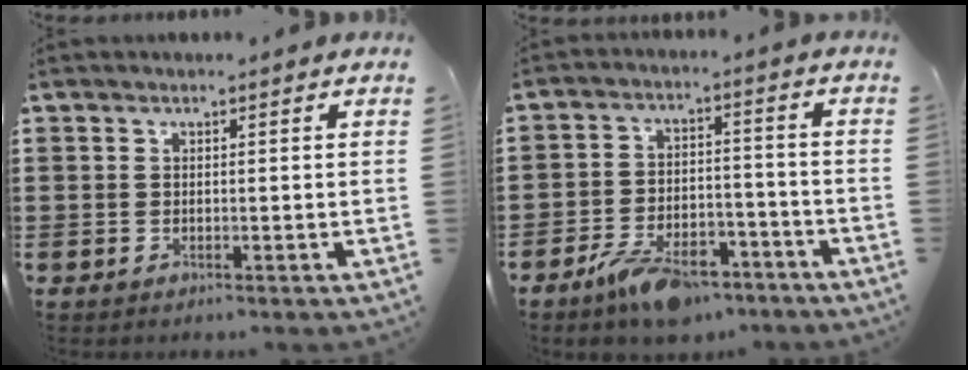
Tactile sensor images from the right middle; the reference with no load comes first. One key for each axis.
{"total": 7.3, "fx": -5.7, "fy": 2.3, "fz": 3.9, "tx": -0.083, "ty": 0.006, "tz": -0.108}